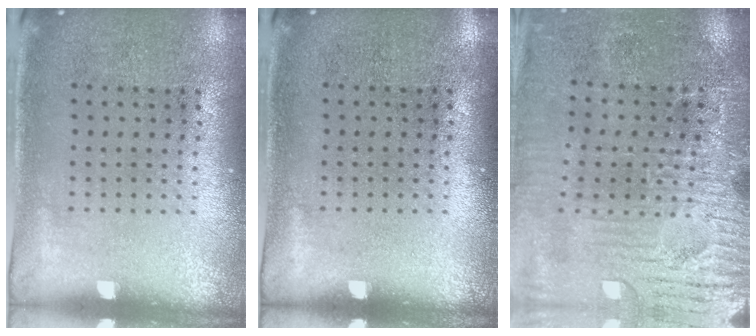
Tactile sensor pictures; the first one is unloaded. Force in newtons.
{"total": 0.0}
{"total": 3.6, "press": 3.5, "slide": 0.4}